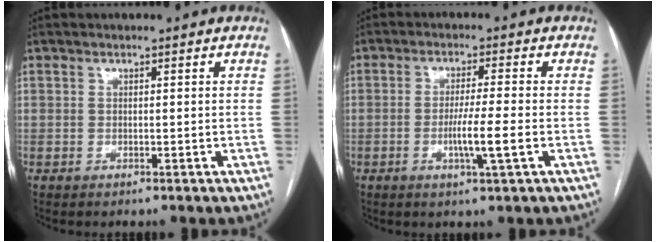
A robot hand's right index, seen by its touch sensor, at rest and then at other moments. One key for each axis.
{"total": 5.7, "fx": -1.6, "fy": -0.5, "fz": 5.5, "tx": -0.097, "ty": -0.010, "tz": -0.029}